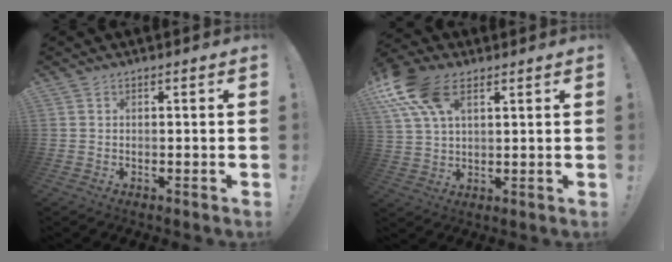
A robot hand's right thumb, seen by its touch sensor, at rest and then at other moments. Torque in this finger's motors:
{"motor_torque": [1.20, 1.23, 1.27, 0.48, 0.16]}